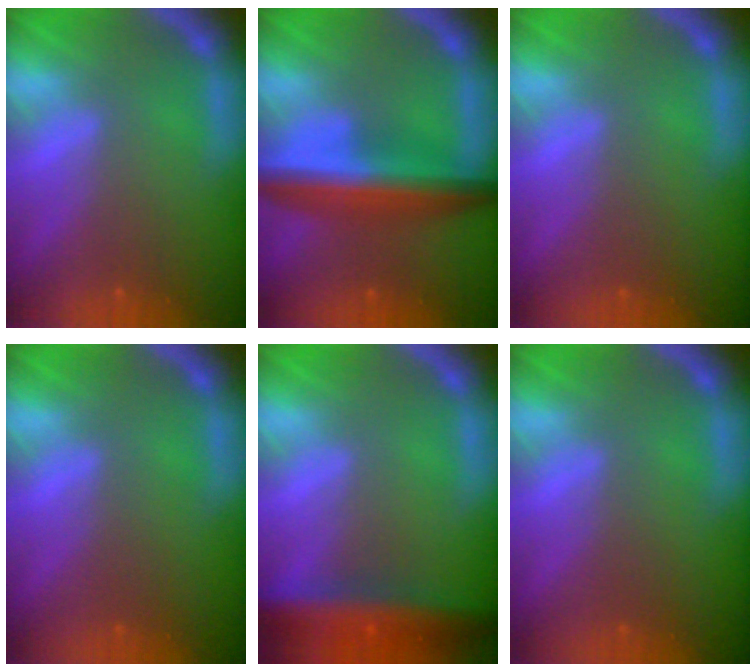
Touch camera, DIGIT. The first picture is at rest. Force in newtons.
{"total": 7.5}
{"total": 0.0}
{"total": 0.0}
{"total": 7.5}
{"total": 0.0}